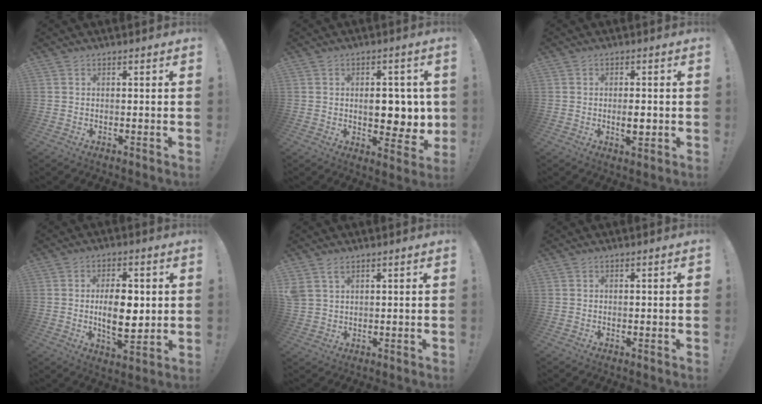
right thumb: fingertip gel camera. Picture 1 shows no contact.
{"total": 8.6, "force": [0.6, 5.4, 6.7], "torque": [-0.077, -0.005, 0.011]}
{"total": 3.7, "force": [-0.6, 1.6, 3.3], "torque": [-0.047, -0.004, -0.014]}
{"total": 11.7, "force": [0.5, 5.8, 10.1], "torque": [-0.157, -0.015, -0.001]}
{"total": 3.8, "force": [2.4, 2.1, 2.1], "torque": [-0.037, -0.009, 0.046]}
{"total": 0.6, "force": [0.1, 0.0, 0.6], "torque": [-0.011, -0.001, 0.002]}